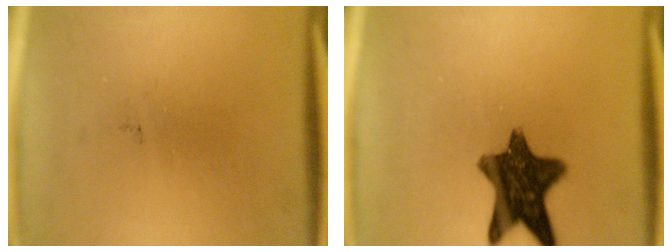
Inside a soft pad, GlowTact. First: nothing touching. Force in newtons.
{"total": 11.8}